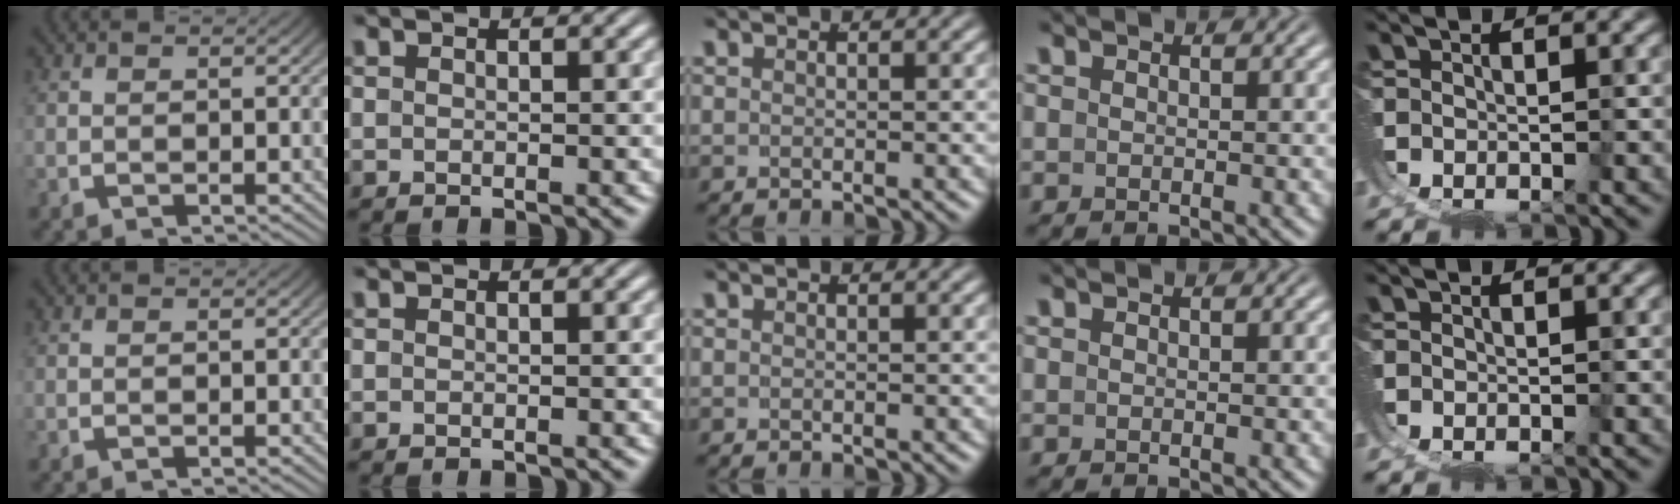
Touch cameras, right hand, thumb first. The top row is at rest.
{}